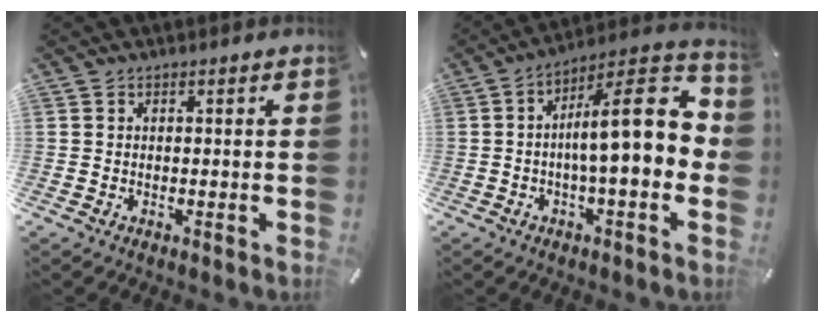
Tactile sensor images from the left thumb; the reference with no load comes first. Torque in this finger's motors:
{"motor_torque": [1.80, 3.21, 0.67, 0.06, 0.16]}